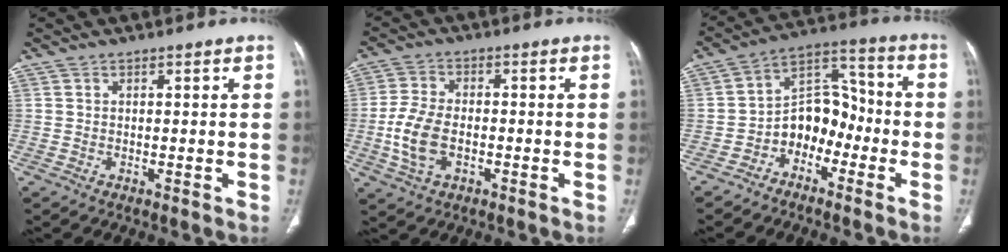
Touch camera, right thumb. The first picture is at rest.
{"total": 8.6, "force": [-1.8, 5.2, 6.6], "torque": [-0.141, 0.011, -0.034]}
{"total": 9.9, "force": [-3.9, 7.3, 5.4], "torque": [-0.047, 0.067, -0.079]}